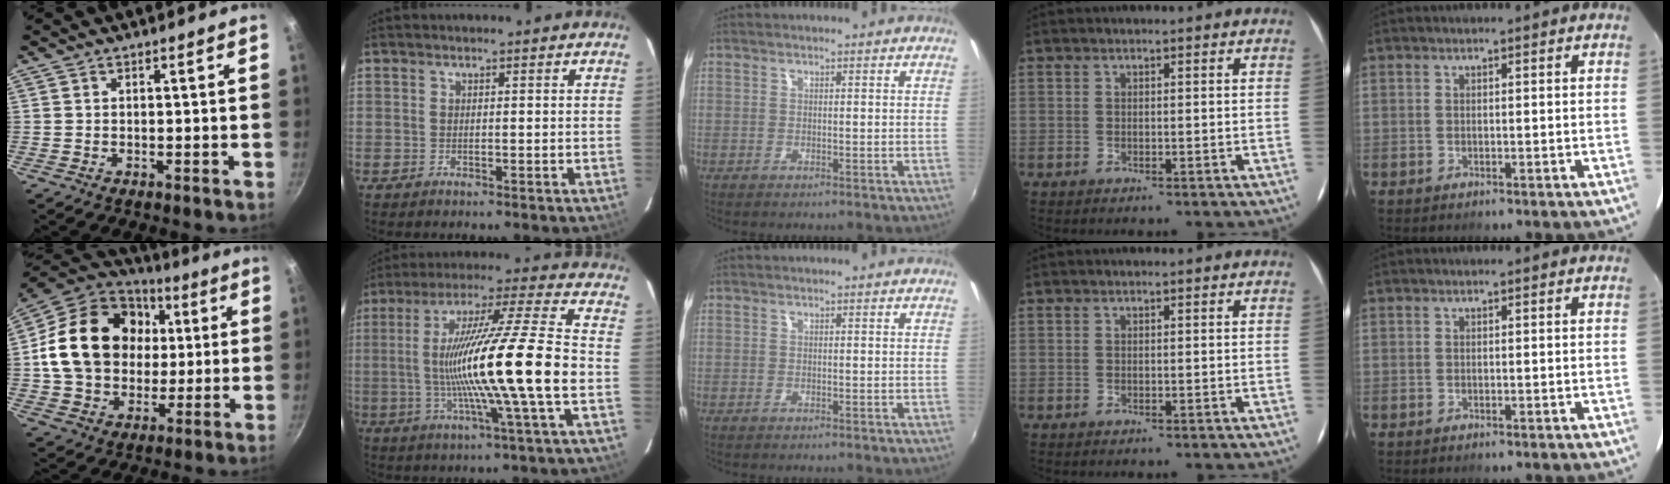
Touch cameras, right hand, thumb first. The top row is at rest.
{"thumb": {"total": 24.0, "force": [3.0, 18.8, 14.6], "torque": [-0.239, 0.026, 0.053]}, "index": {"total": 19.8, "force": [-2.5, -1.6, 19.6], "torque": [-0.343, -0.010, -0.043]}}